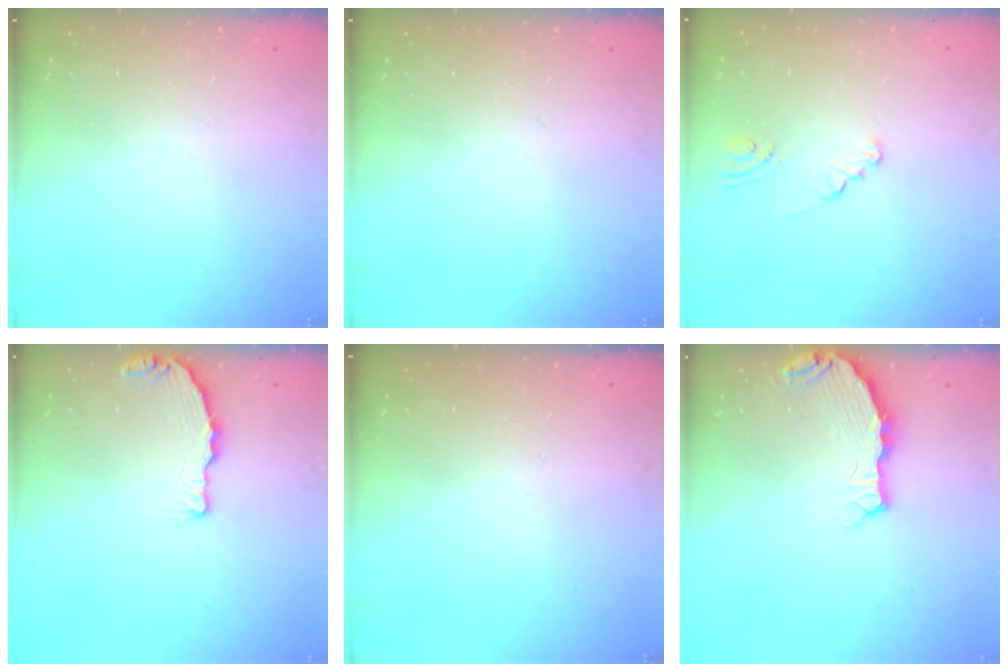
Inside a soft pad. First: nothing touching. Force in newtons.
{"total": 0.0}
{"total": 1.7, "press": 1.7, "slide": 0.2}
{"total": 4.8, "press": 4.8, "slide": 0.4}
{"total": 0.0}
{"total": 5.8, "press": 4.9, "slide": 3.1}